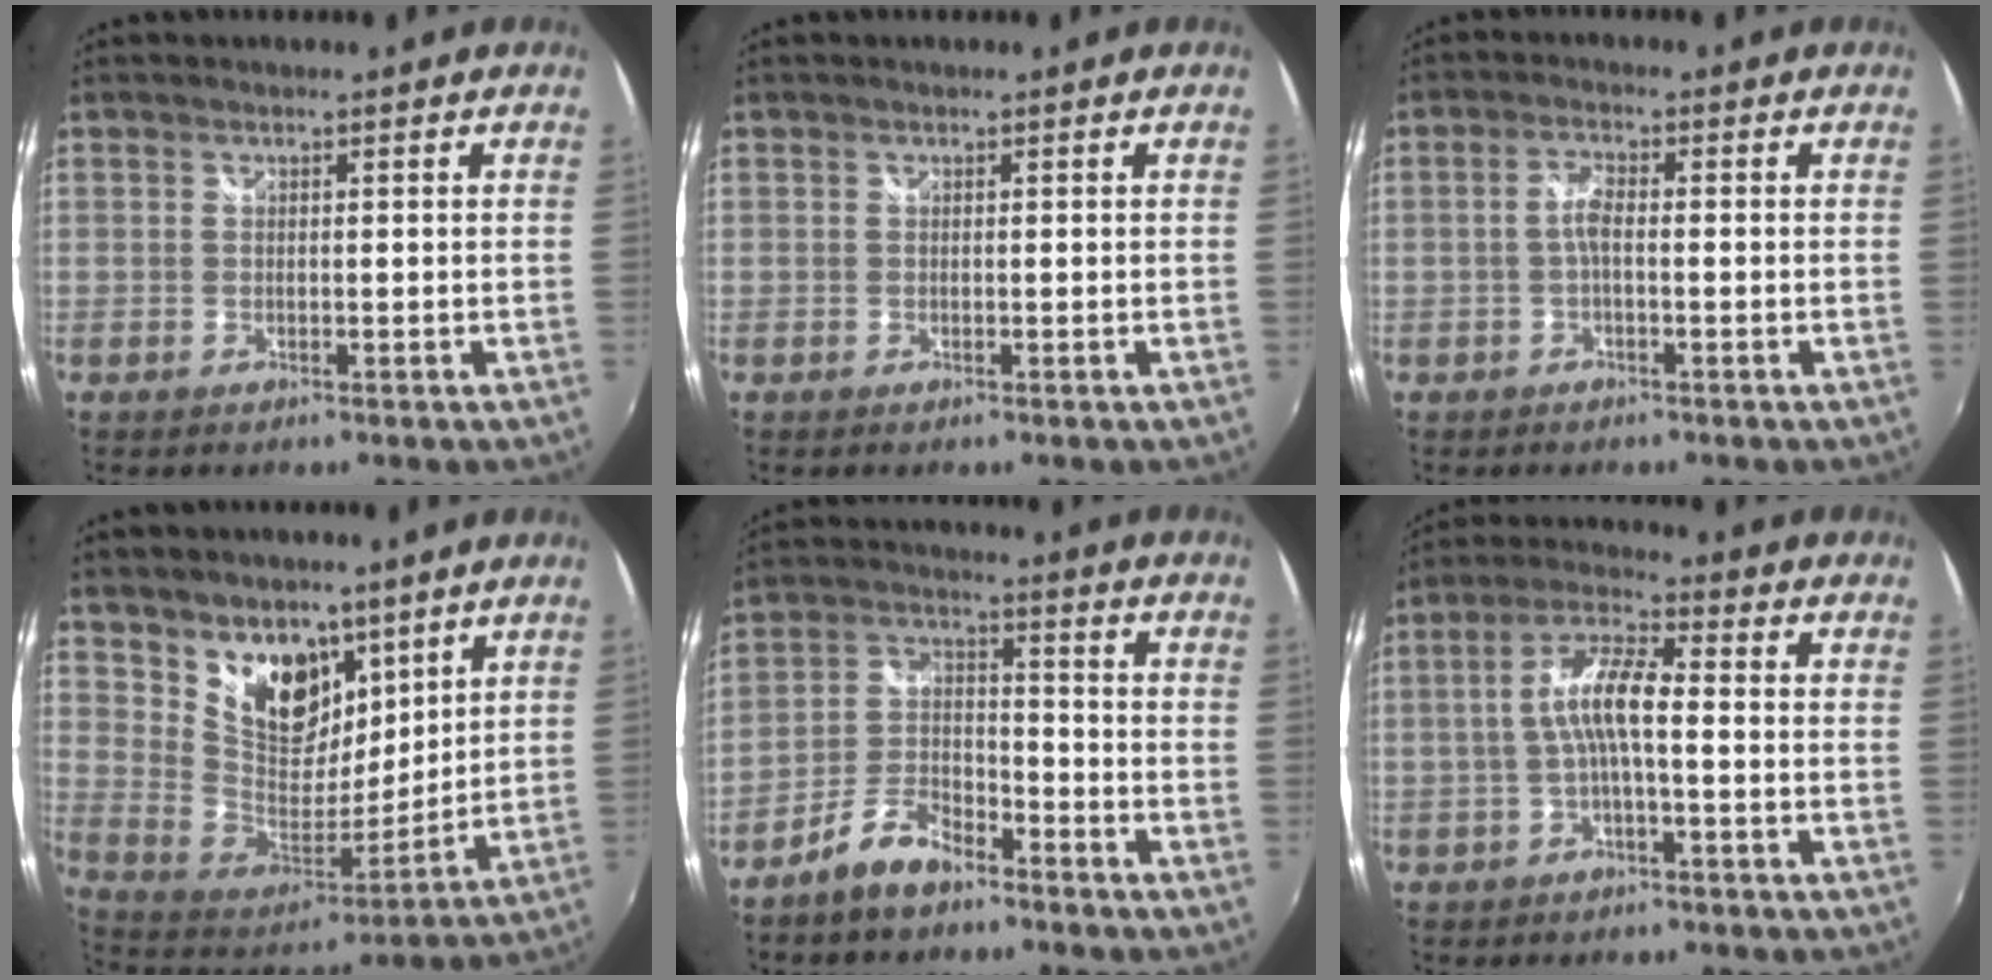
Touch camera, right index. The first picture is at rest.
{"total": 0.0}
{"total": 2.6, "force": [-0.6, 0.7, 2.4], "torque": [-0.053, 0.007, -0.013]}
{"total": 14.6, "force": [9.4, 8.9, 6.8], "torque": [-0.128, -0.002, 0.185]}
{"total": 7.9, "force": [-6.0, 3.3, 4.0], "torque": [-0.094, 0.014, -0.114]}
{"total": 7.4, "force": [-1.3, 1.5, 7.1], "torque": [-0.152, 0.016, -0.026]}